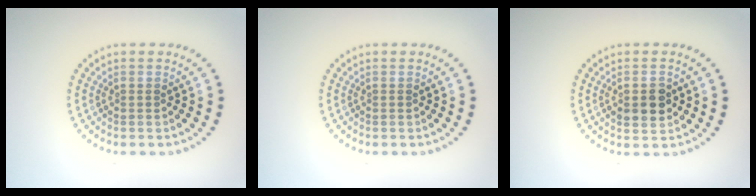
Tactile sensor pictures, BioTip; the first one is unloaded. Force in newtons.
{"total": 0.0}
{"total": 3.0, "press": 2.9, "slide": 0.2}